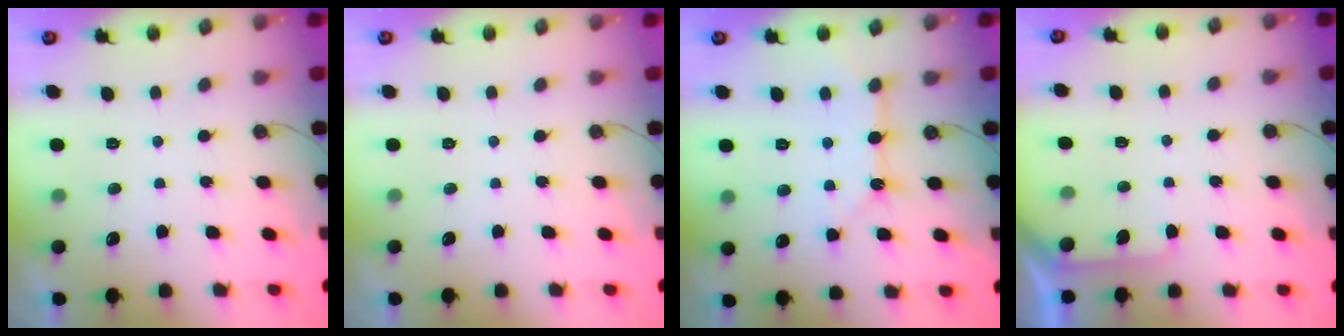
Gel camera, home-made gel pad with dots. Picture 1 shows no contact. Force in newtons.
{"total": 0.0}
{"total": 8.7, "press": 8.7, "slide": 0.8}
{"total": 4.9, "press": 4.9, "slide": 0.4}